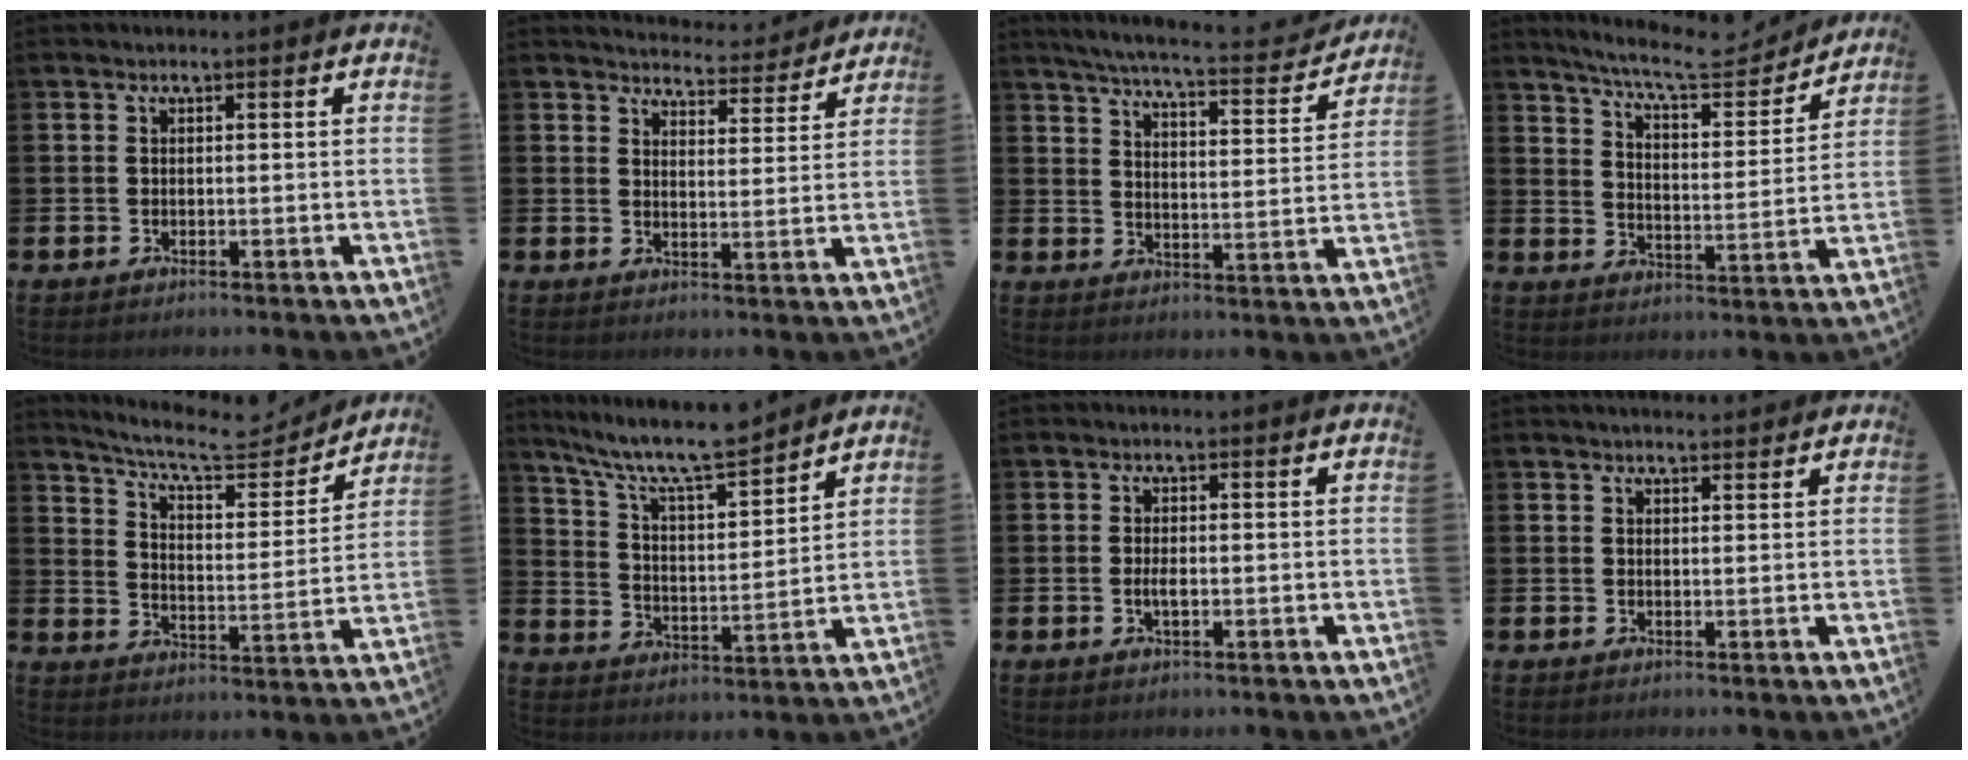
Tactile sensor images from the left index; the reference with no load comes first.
{"total": 4.3, "force": [4.2, 0.9, 0.1], "torque": [-0.010, -0.035, 0.071]}
{"total": 5.6, "force": [5.3, 0.3, 1.9], "torque": [-0.053, -0.043, 0.083]}
{"total": 8.6, "force": [7.9, 1.6, 3.2], "torque": [-0.082, -0.050, 0.134]}
{"total": 8.7, "force": [7.7, 2.2, 3.5], "torque": [-0.088, -0.052, 0.130]}
{"total": 9.5, "force": [8.6, 1.3, 3.6], "torque": [-0.101, -0.055, 0.151]}
{"total": 1.7, "force": [-0.3, 0.6, 1.5], "torque": [-0.024, -0.001, -0.007]}
{"total": 1.7, "force": [1.7, 0.3, 0.1], "torque": [0.003, -0.007, 0.029]}